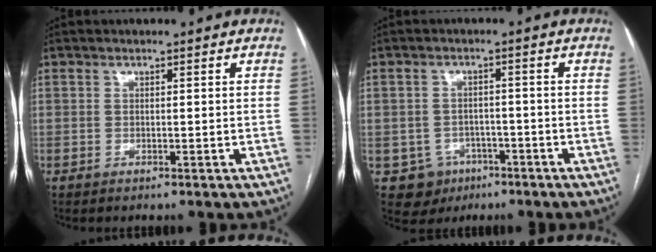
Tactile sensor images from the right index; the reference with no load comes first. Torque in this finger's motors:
{"motor_torque": [-0.23, -0.01, -0.56, -0.15]}